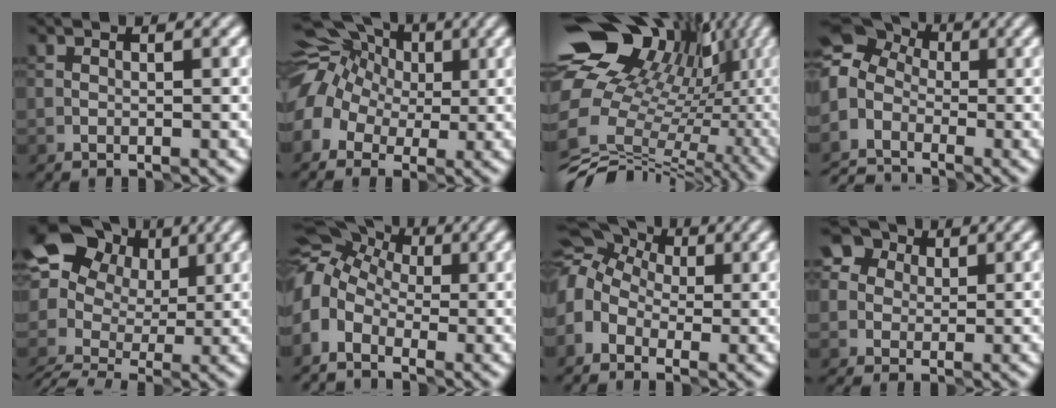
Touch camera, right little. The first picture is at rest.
{"total": 12.1, "force": [2.2, 10.0, 6.6], "torque": [-0.134, 0.042, -0.004]}
{"total": 17.7, "force": [4.1, 13.5, 10.7], "torque": [-0.197, 0.068, 0.079]}
{"total": 8.6, "force": [-3.6, 7.1, 3.4], "torque": [-0.082, -0.004, -0.066]}
{"total": 12.1, "force": [2.9, 9.7, 6.6], "torque": [-0.140, 0.032, 0.041]}
{"total": 6.2, "force": [-0.4, 5.0, 3.7], "torque": [-0.070, 0.018, -0.029]}
{"total": 6.6, "force": [0.3, 5.2, 4.0], "torque": [-0.077, 0.034, -0.007]}
{"total": 5.0, "force": [2.0, 4.2, 2.0], "torque": [-0.014, 0.025, 0.011]}